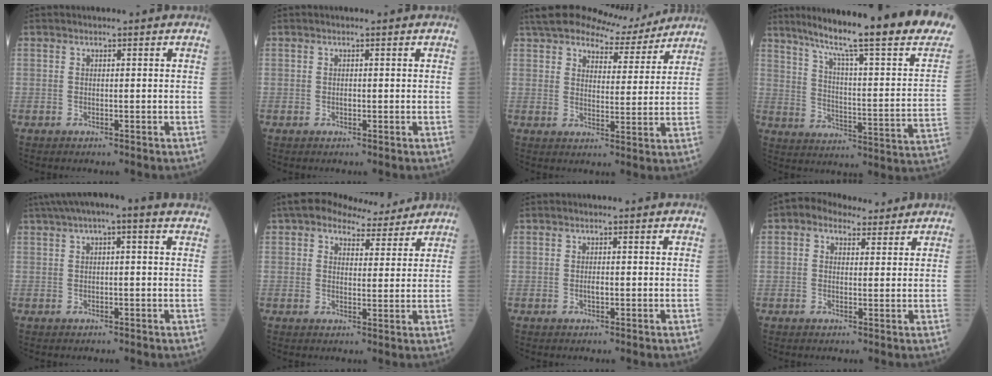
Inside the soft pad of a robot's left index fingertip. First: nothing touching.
{"total": 0.6, "force": [-0.5, 0.3, 0.2], "torque": [-0.007, -0.005, -0.010]}
{"total": 11.2, "force": [10.2, 3.0, 3.4], "torque": [-0.053, 0.003, 0.143]}
{"total": 27.9, "force": [22.6, 0.8, 16.3], "torque": [-0.246, -0.066, 0.290]}
{"total": 7.9, "force": [5.0, 1.4, 6.0], "torque": [-0.103, 0.046, 0.062]}
{"total": 8.5, "force": [7.0, 3.5, 3.2], "torque": [-0.049, 0.018, 0.092]}
{"total": 1.0, "force": [-0.6, 0.3, 0.7], "torque": [-0.016, -0.005, -0.011]}
{"total": 5.4, "force": [3.7, 3.3, 2.1], "torque": [-0.036, 0.026, 0.059]}